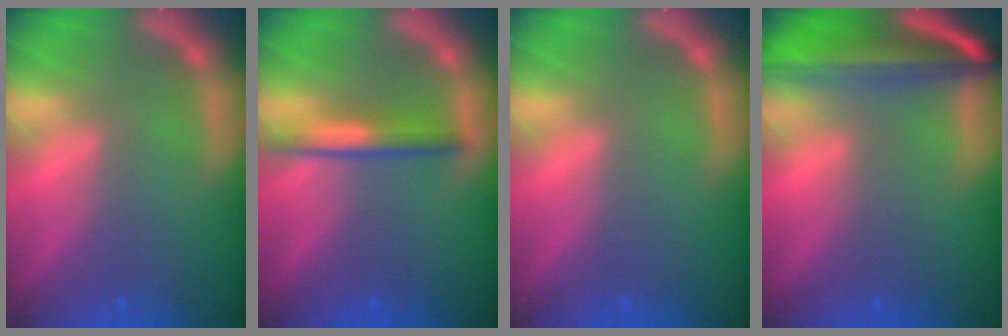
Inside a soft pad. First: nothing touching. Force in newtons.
{"total": 3.0}
{"total": 0.0}
{"total": 10.0}